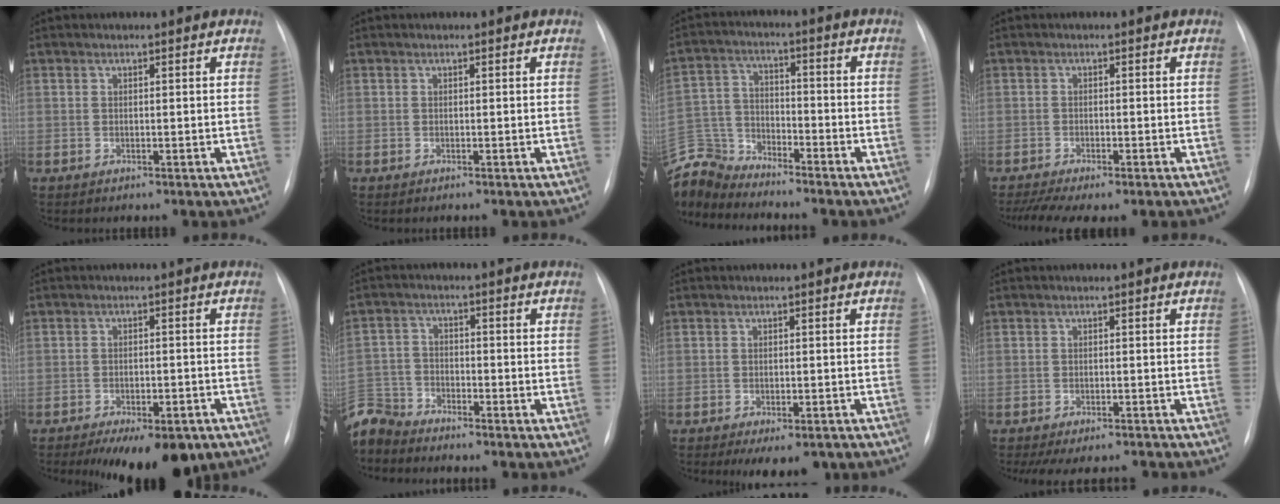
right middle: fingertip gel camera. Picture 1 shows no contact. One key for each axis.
{"total": 0.0}
{"total": 10.6, "fx": -10.5, "fy": 1.3, "fz": 0.7, "tx": -0.026, "ty": 0.018, "tz": -0.207}
{"total": 7.9, "fx": -6.2, "fy": 1.6, "fz": 4.7, "tx": -0.076, "ty": -0.003, "tz": -0.095}
{"total": 11.2, "fx": -7.8, "fy": 4.2, "fz": 6.8, "tx": -0.085, "ty": 0.000, "tz": -0.108}
{"total": 7.0, "fx": -6.8, "fy": 1.6, "fz": 0.0, "tx": -0.005, "ty": -0.002, "tz": -0.140}
{"total": 5.8, "fx": -4.1, "fy": 2.3, "fz": 3.4, "tx": -0.034, "ty": -0.003, "tz": -0.055}
{"total": 8.6, "fx": -8.0, "fy": 1.3, "fz": 2.8, "tx": -0.037, "ty": -0.003, "tz": -0.105}